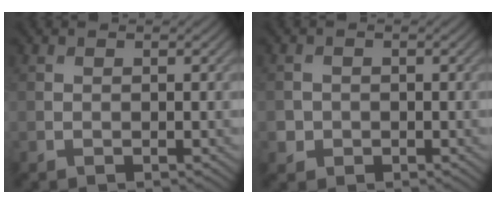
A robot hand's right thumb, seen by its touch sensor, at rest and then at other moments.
{"total": 1.6, "force": [-0.5, 1.5, 0.2], "torque": [0.001, -0.005, -0.012]}